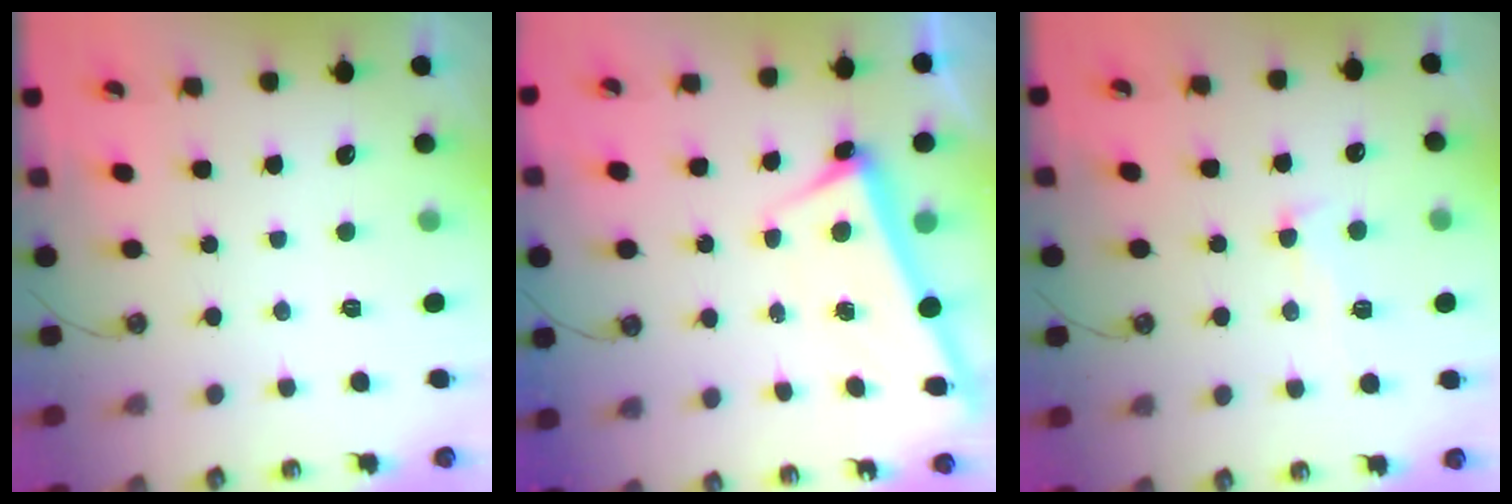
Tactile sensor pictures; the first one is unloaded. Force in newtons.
{"total": 2.6, "press": 2.5, "slide": 0.5}
{"total": 2.4, "press": 2.2, "slide": 1.0}